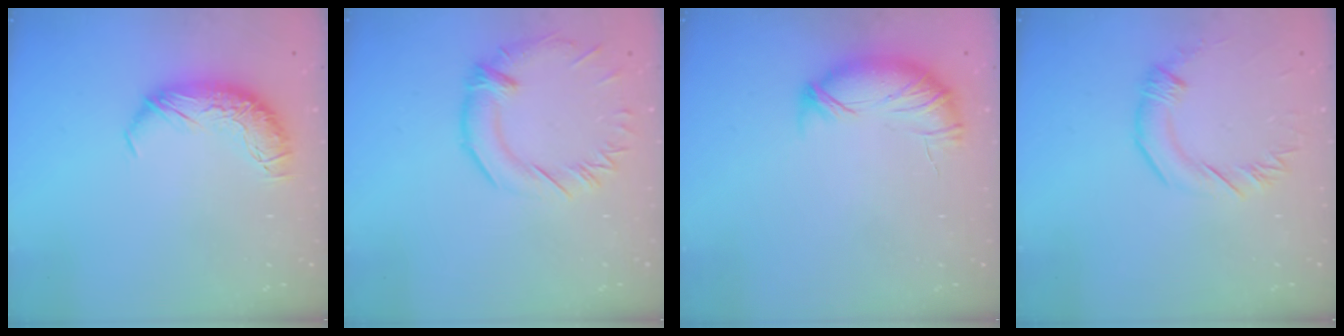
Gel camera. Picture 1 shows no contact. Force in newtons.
{"total": 1.5, "press": 0.5, "slide": 1.4}
{"total": 4.7, "press": 4.6, "slide": 1.1}
{"total": 1.5, "press": 1.4, "slide": 0.5}